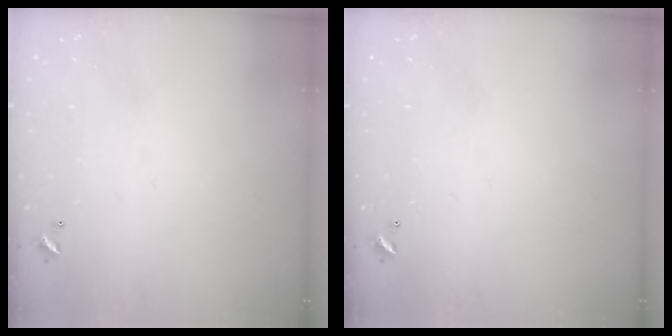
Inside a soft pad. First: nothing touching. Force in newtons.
{"total": 0.0}